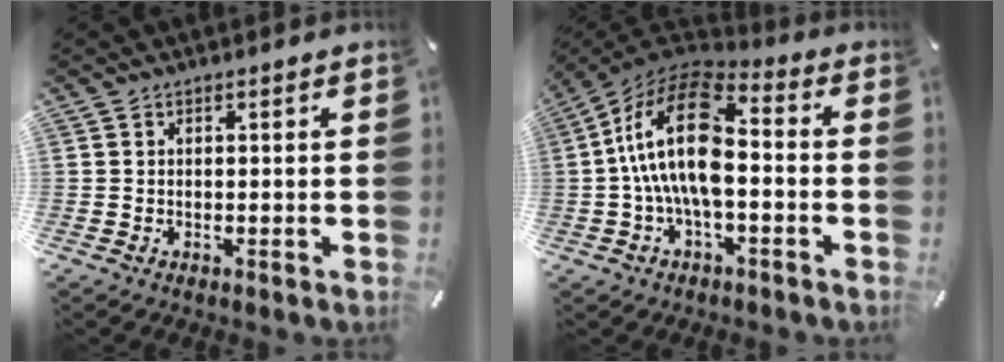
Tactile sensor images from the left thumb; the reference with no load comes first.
{"total": 18.0, "force": [-0.8, 9.0, 15.5], "torque": [-0.312, 0.013, -0.011]}